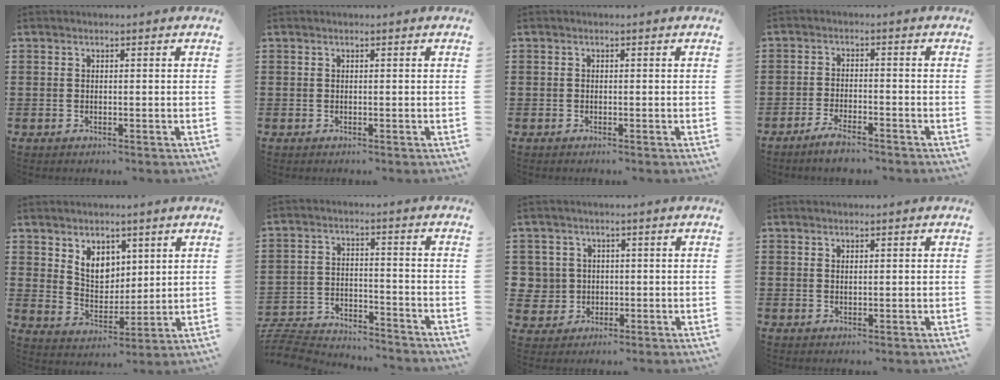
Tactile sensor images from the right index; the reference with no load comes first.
{"total": 0.0}
{"total": 0.5, "force": [-0.5, 0.1, 0.1], "torque": [-0.002, -0.001, -0.010]}
{"total": 3.3, "force": [-3.1, 0.2, 1.2], "torque": [-0.029, 0.001, -0.064]}
{"total": 6.1, "force": [3.4, 4.3, 2.7], "torque": [-0.063, 0.002, 0.063]}
{"total": 6.6, "force": [-6.5, 0.6, 1.0], "torque": [-0.038, 0.002, -0.134]}
{"total": 3.9, "force": [-0.1, 3.8, 0.5], "torque": [-0.037, 0.008, -0.006]}
{"total": 0.6, "force": [0.4, 0.4, 0.3], "torque": [-0.007, 0.002, 0.008]}